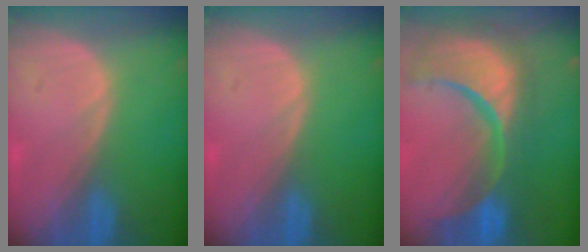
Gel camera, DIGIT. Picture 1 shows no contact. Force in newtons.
{"total": 0.0}
{"total": 15.4, "press": 12.1, "slide": 9.5}